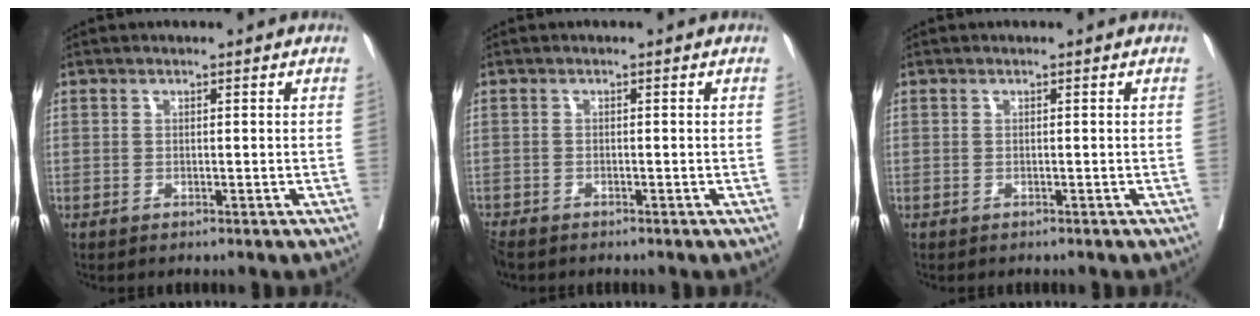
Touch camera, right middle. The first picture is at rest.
{"total": 3.0, "force": [-2.8, 0.7, 1.0], "torque": [-0.022, -0.011, -0.053]}
{"total": 0.8, "force": [-0.8, 0.2, 0.3], "torque": [-0.004, -0.002, -0.012]}